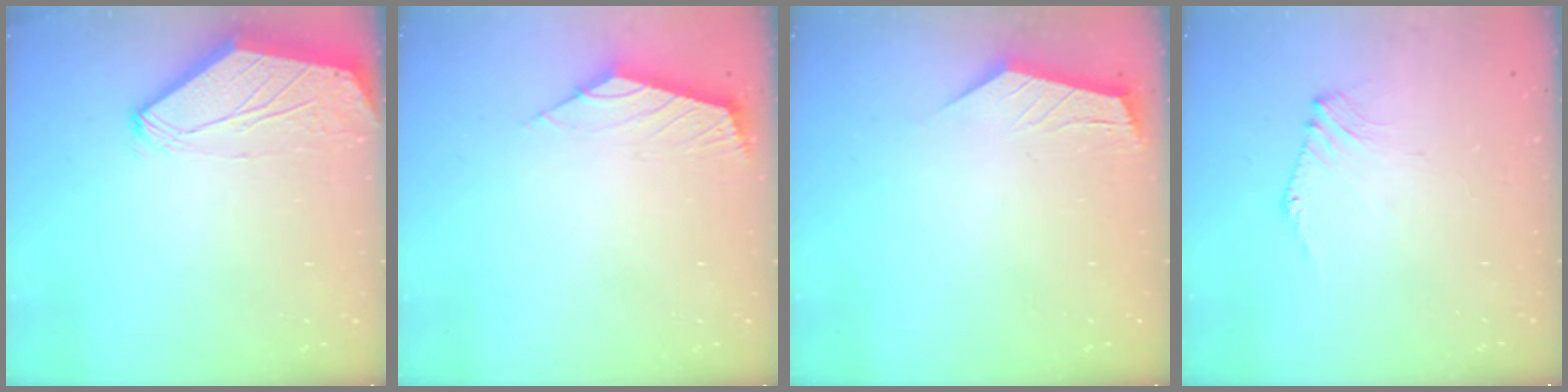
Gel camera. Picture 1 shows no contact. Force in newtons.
{"total": 2.6, "press": 2.6, "slide": 0.7}
{"total": 2.2, "press": 2.1, "slide": 0.4}
{"total": 2.1, "press": 2.0, "slide": 0.5}